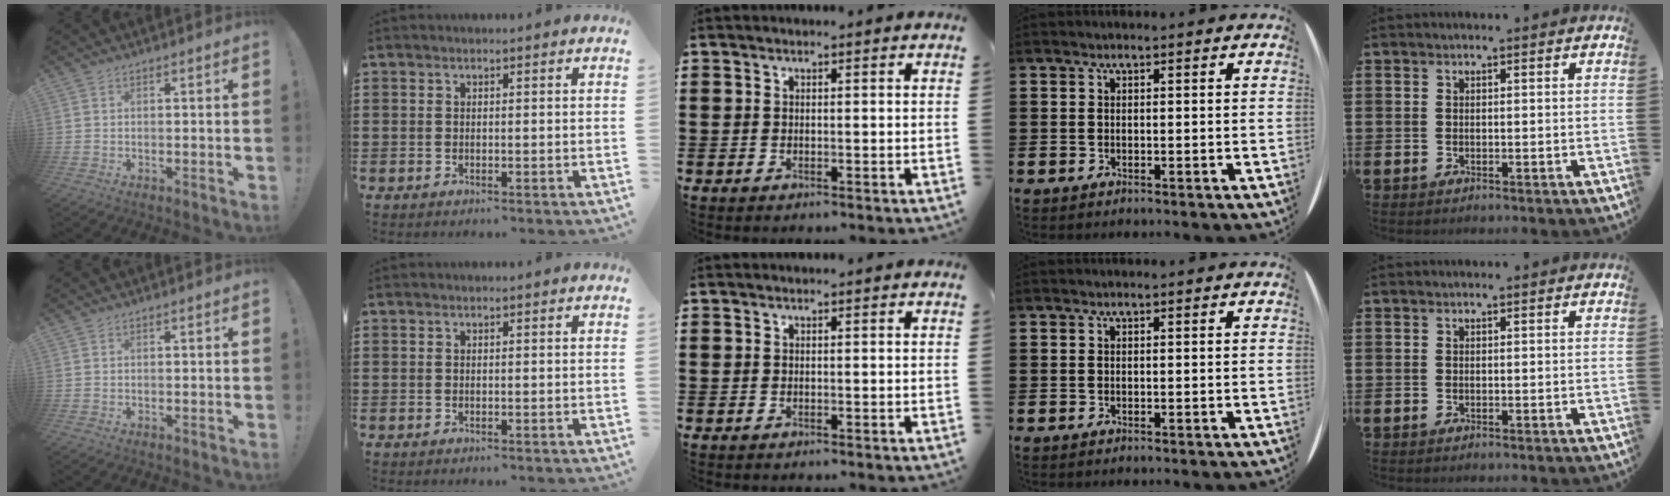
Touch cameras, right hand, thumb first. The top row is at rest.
{}